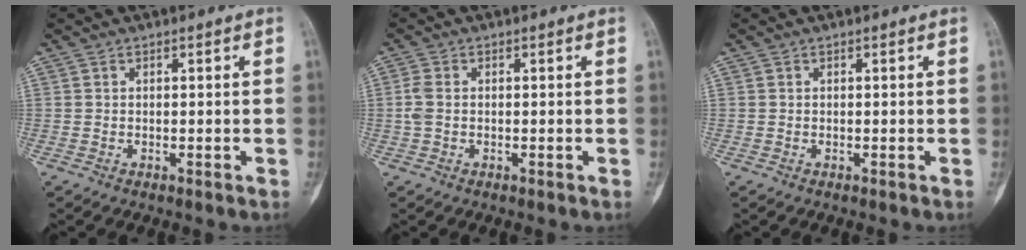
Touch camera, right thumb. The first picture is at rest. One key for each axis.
{"total": 2.4, "fx": -0.1, "fy": 1.5, "fz": 1.8, "tx": -0.056, "ty": 0.001, "tz": -0.006}
{"total": 0.0}